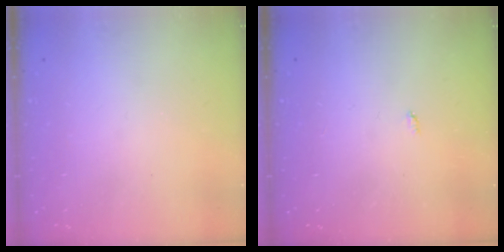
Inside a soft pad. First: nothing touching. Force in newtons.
{"total": 2.1, "press": 2.1, "slide": 0.4}